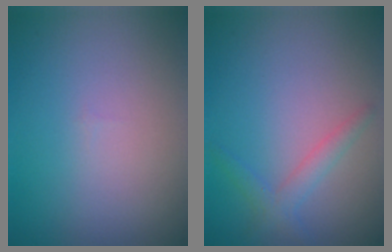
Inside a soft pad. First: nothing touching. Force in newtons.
{"total": 1.9, "press": 1.9, "slide": 0.0}